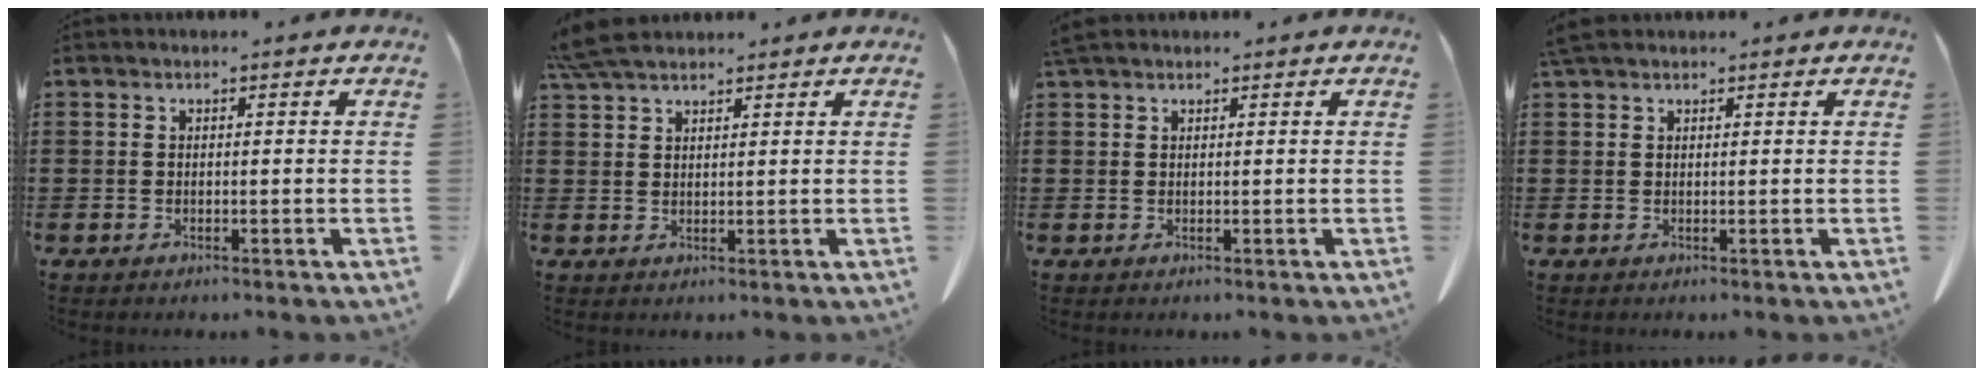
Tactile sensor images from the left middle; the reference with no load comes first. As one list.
[{"total": 4.8, "force": [4.1, 1.0, 2.3], "torque": [-0.058, -0.001, 0.079]}, {"total": 1.3, "force": [1.1, 0.3, 0.6], "torque": [-0.016, 0.000, 0.022]}, {"total": 1.7, "force": [1.4, 0.5, 0.8], "torque": [-0.021, 0.002, 0.028]}]